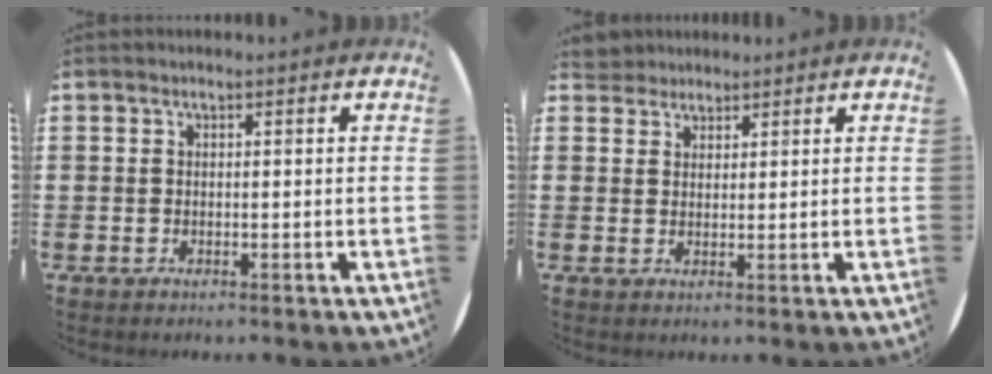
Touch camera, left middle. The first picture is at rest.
{"total": 2.6, "force": [2.4, 0.8, -0.2], "torque": [-0.002, 0.002, 0.048]}